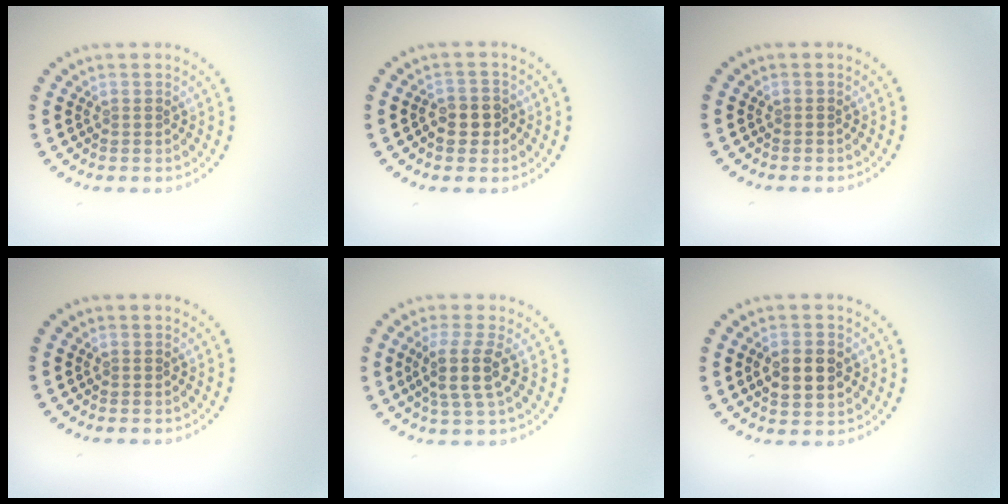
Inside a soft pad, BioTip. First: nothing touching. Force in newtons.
{"total": 2.4, "press": 2.3, "slide": 0.6}
{"total": 0.0}
{"total": 0.0}
{"total": 3.3, "press": 2.7, "slide": 1.9}
{"total": 4.5, "press": 4.5, "slide": 0.3}